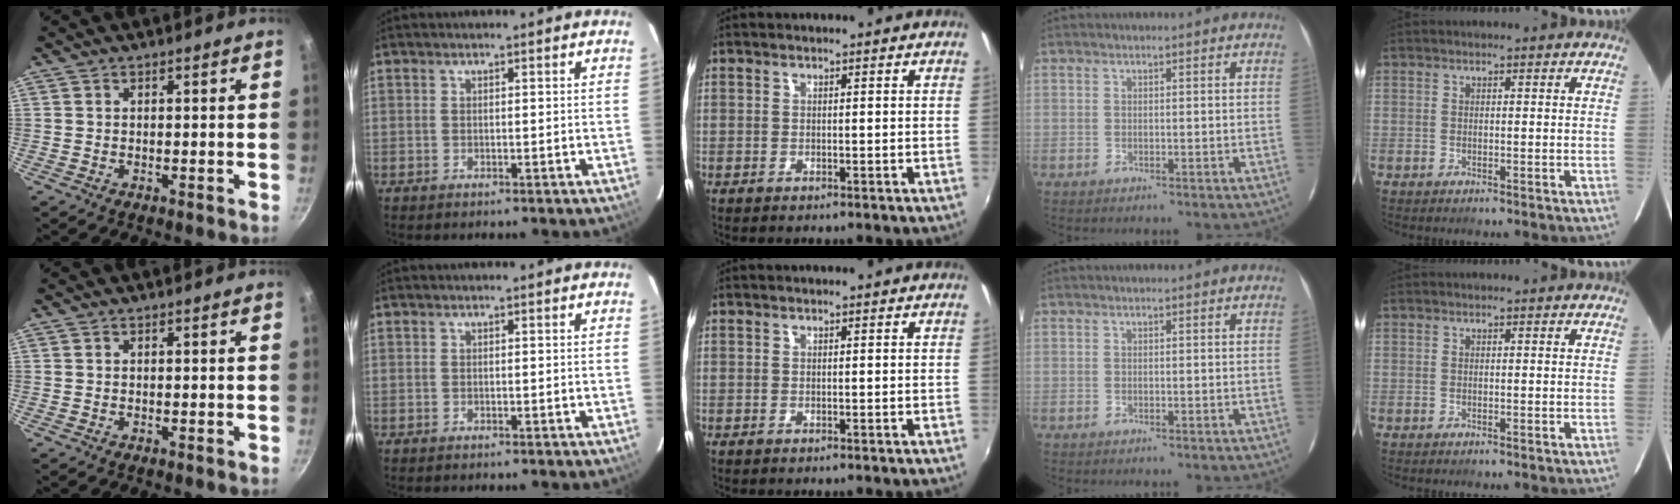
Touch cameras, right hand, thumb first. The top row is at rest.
{}